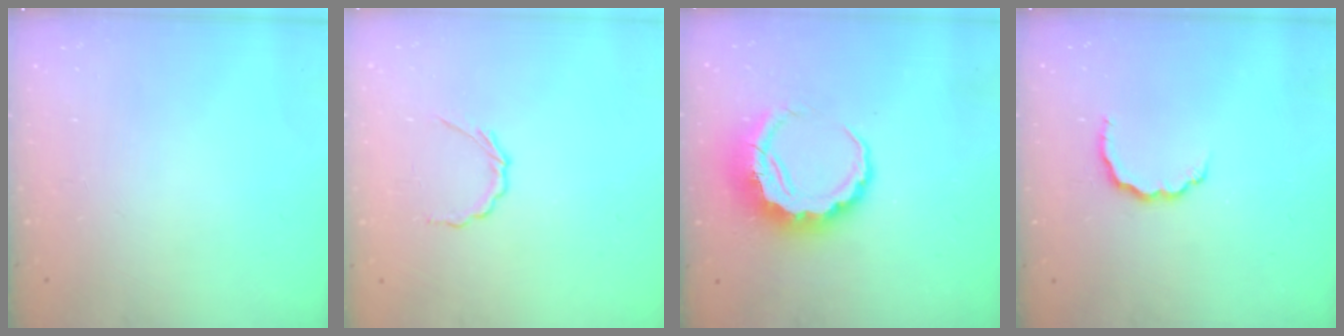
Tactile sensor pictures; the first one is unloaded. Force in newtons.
{"total": 2.4, "press": 2.3, "slide": 0.9}
{"total": 7.3, "press": 7.0, "slide": 1.9}
{"total": 4.9, "press": 4.8, "slide": 1.0}